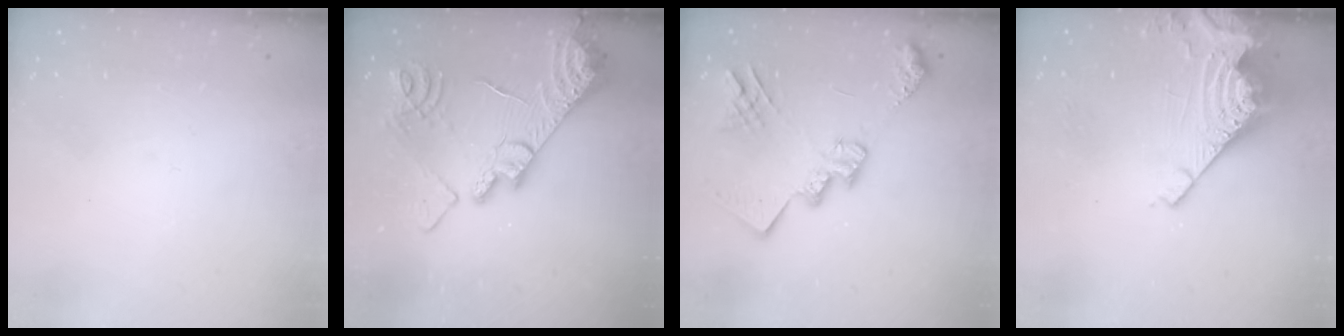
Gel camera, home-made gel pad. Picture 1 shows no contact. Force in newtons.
{"total": 18.9, "press": 18.9, "slide": 1.6}
{"total": 17.7, "press": 17.6, "slide": 0.9}
{"total": 10.1, "press": 10.1, "slide": 1.1}